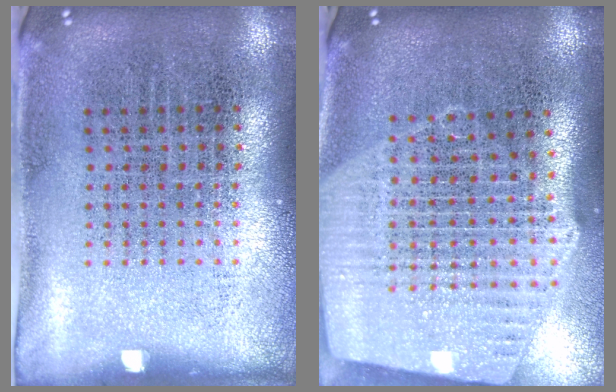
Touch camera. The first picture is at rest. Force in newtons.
{"total": 2.6, "press": 2.2, "slide": 1.4}